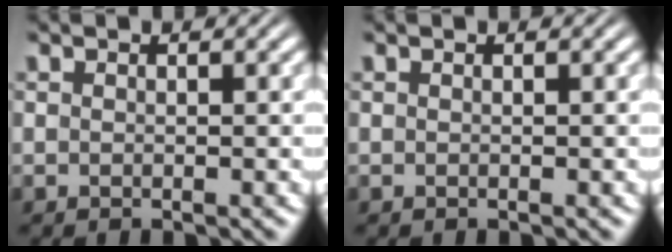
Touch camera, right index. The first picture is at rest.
{"total": 0.0}